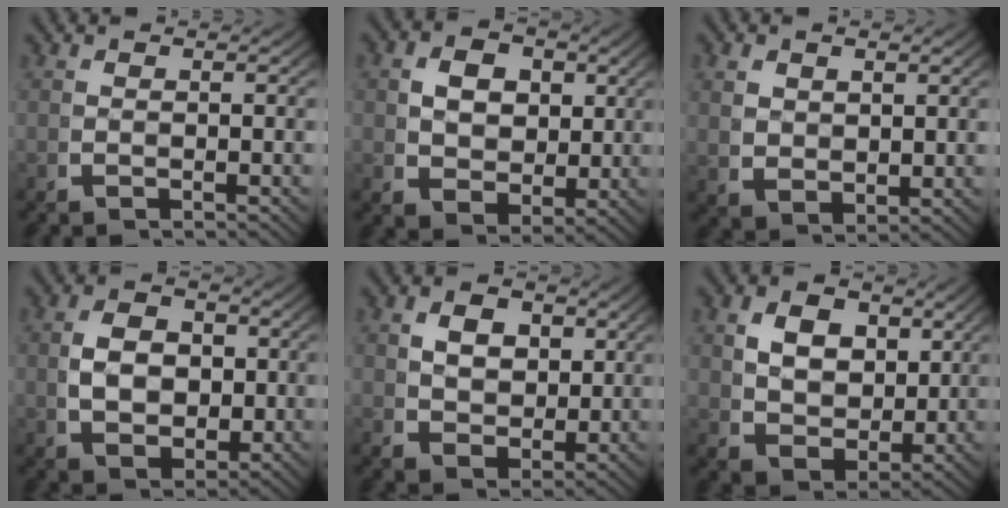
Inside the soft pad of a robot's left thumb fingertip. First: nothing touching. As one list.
[{"total": 6.2, "force": [1.1, 4.7, 3.9], "torque": [-0.071, -0.029, 0.030]}, {"total": 2.9, "force": [1.1, 1.9, 1.9], "torque": [-0.045, -0.013, 0.036]}, {"total": 6.9, "force": [0.3, 4.9, 4.9], "torque": [-0.088, -0.023, 0.020]}, {"total": 5.1, "force": [1.1, 3.8, 3.2], "torque": [-0.054, -0.023, 0.031]}, {"total": 7.2, "force": [1.2, 5.3, 4.7], "torque": [-0.090, -0.029, 0.029]}]